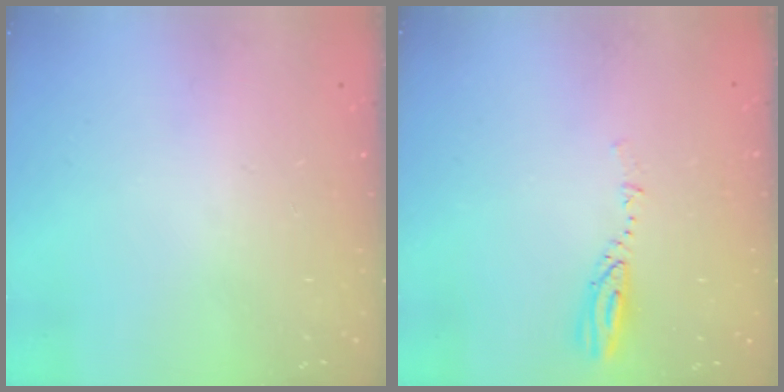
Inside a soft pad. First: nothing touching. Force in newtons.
{"total": 3.6, "press": 3.5, "slide": 0.5}